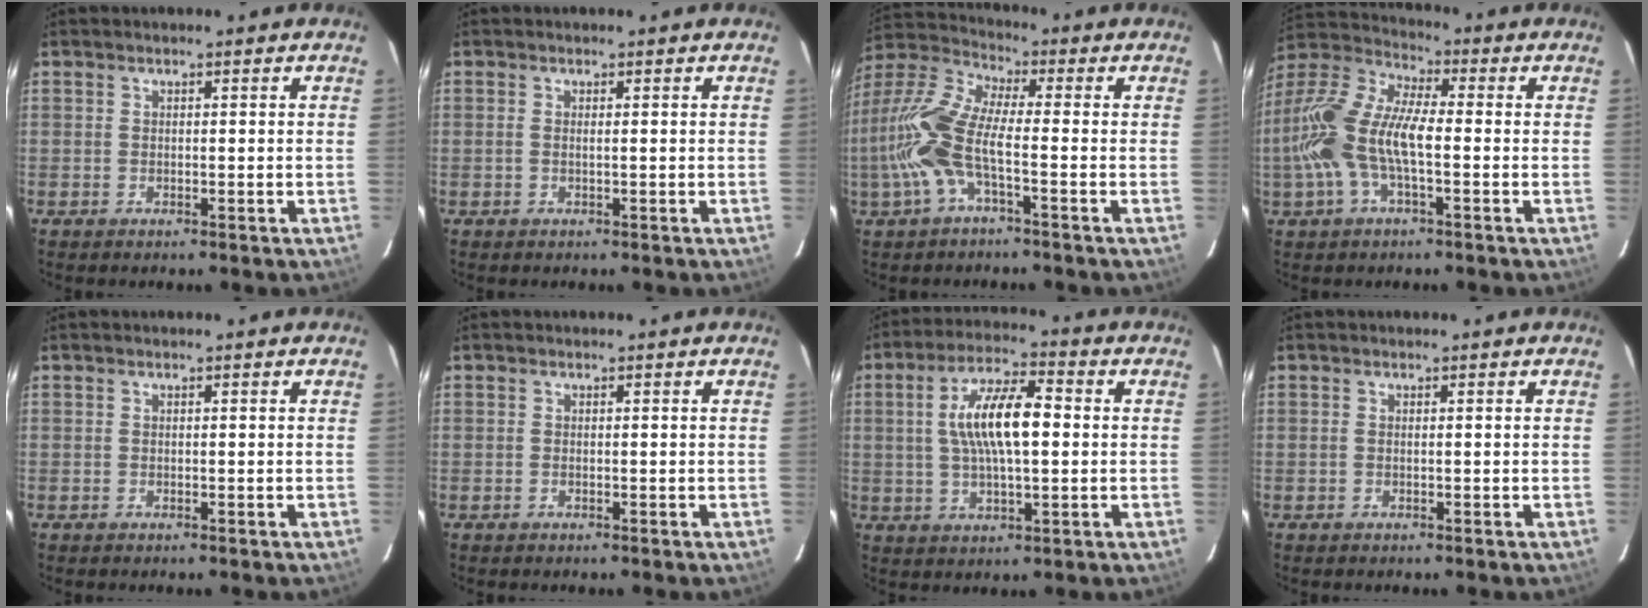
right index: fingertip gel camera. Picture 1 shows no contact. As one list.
[{"total": 0.6, "force": [0.1, -0.1, 0.5], "torque": [-0.010, 0.002, -0.001]}, {"total": 12.9, "force": [-3.3, 3.3, 12.0], "torque": [-0.263, 0.004, -0.071]}, {"total": 15.6, "force": [-2.4, 6.0, 14.2], "torque": [-0.288, 0.007, -0.053]}, {"total": 0.0}, {"total": 0.0}, {"total": 11.8, "force": [1.2, 3.8, 11.1], "torque": [-0.206, 0.014, 0.021]}, {"total": 0.0}]